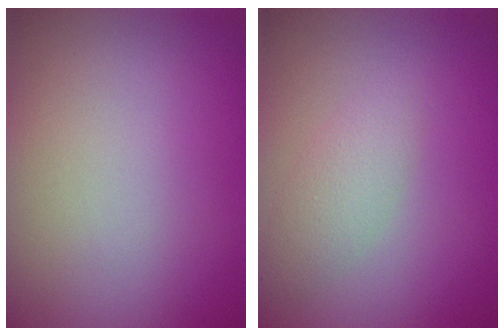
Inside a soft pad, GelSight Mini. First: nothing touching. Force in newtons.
{"total": 2.1, "press": 2.1, "slide": 0.1}